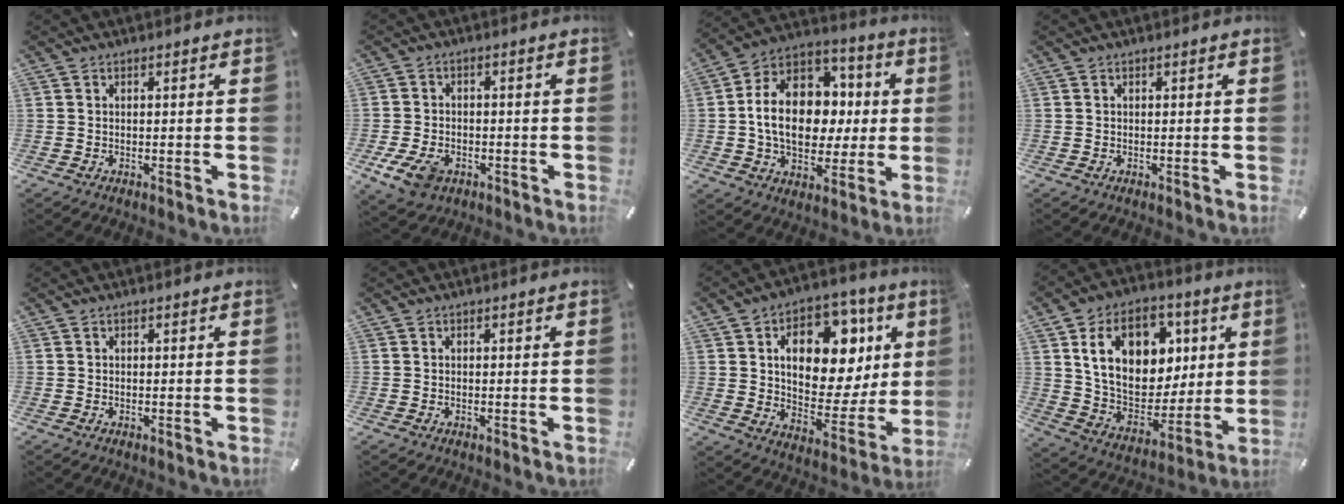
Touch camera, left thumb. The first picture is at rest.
{"total": 7.2, "force": [-2.9, 5.0, 4.2], "torque": [-0.096, 0.003, -0.057]}
{"total": 17.4, "force": [-0.4, 13.6, 10.8], "torque": [-0.211, 0.009, -0.002]}
{"total": 0.0}
{"total": 0.0}
{"total": 0.0}
{"total": 19.0, "force": [7.2, 12.3, 12.6], "torque": [-0.167, -0.039, 0.122]}
{"total": 19.8, "force": [6.9, 14.5, 11.6], "torque": [-0.190, -0.018, 0.126]}